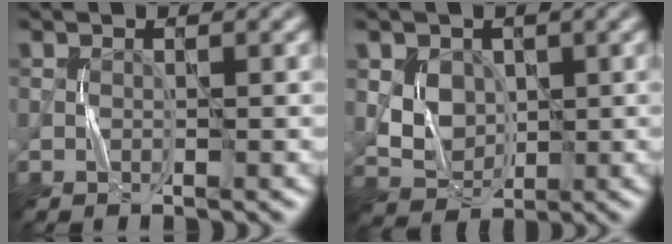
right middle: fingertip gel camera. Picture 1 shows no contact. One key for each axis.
{"total": 3.5, "fx": 0.9, "fy": 2.9, "fz": 1.6, "tx": -0.035, "ty": -0.008, "tz": 0.024}